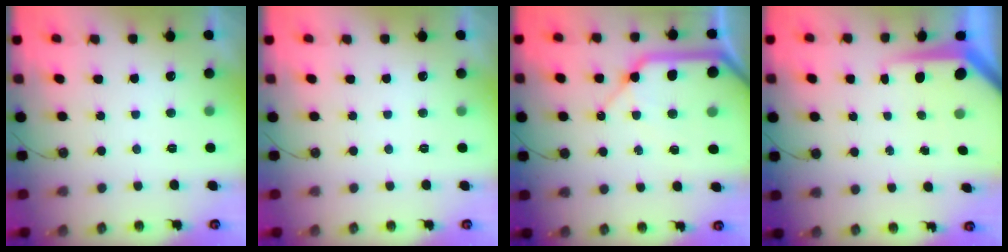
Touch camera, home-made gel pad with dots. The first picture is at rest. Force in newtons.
{"total": 0.0}
{"total": 18.4, "press": 18.2, "slide": 2.5}
{"total": 7.2, "press": 7.2, "slide": 0.5}